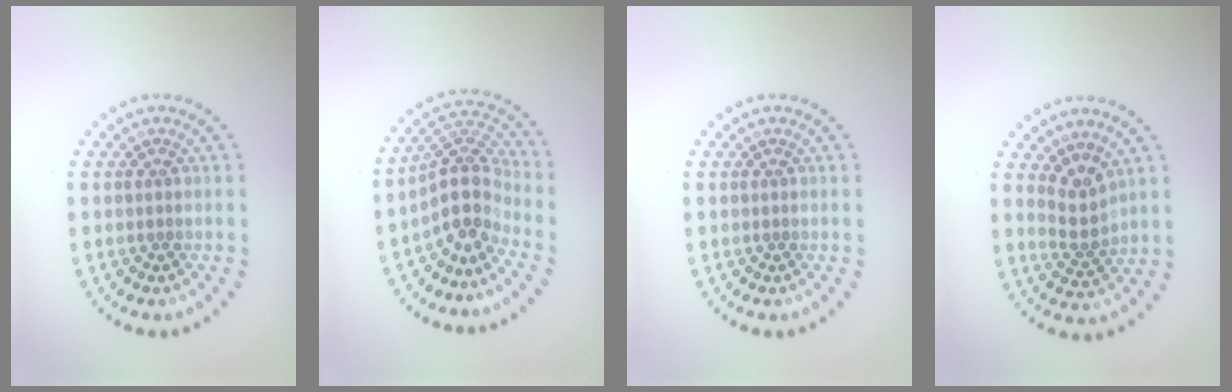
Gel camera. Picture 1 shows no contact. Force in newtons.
{"total": 4.1, "press": 3.0, "slide": 2.8}
{"total": 0.0}
{"total": 2.4, "press": 1.9, "slide": 1.5}